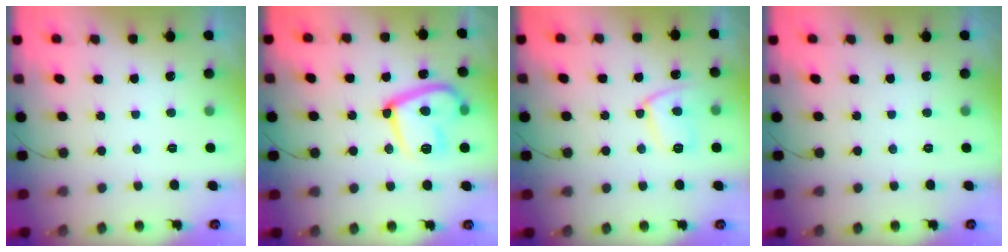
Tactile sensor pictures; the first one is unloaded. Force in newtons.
{"total": 16.8, "press": 16.7, "slide": 1.7}
{"total": 10.0, "press": 10.0, "slide": 0.8}
{"total": 0.0}